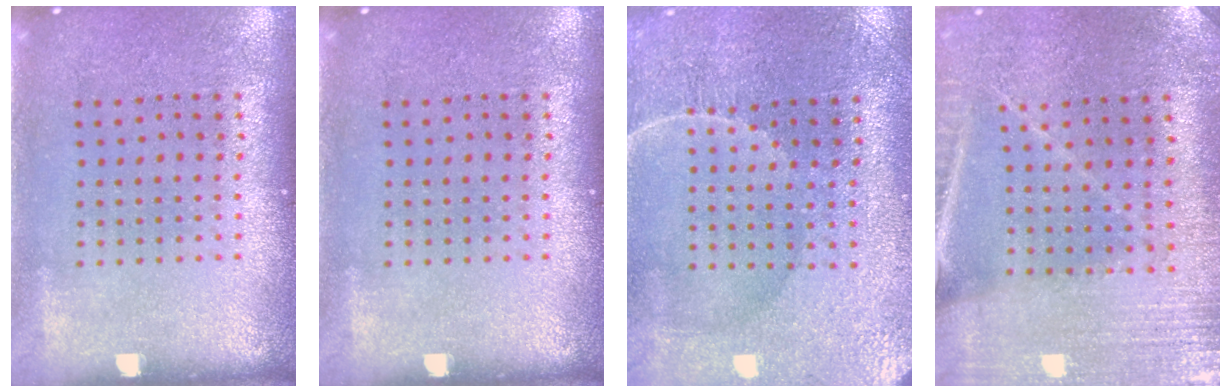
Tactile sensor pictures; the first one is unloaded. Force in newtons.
{"total": 0.0}
{"total": 1.0, "press": 0.9, "slide": 0.3}
{"total": 1.2, "press": 1.2, "slide": 0.1}